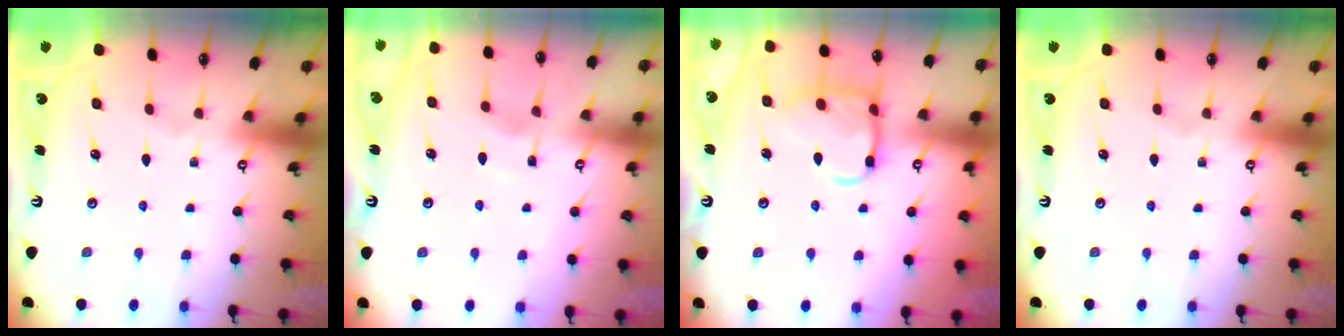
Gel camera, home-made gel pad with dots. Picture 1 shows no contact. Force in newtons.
{"total": 3.0, "press": 2.9, "slide": 0.4}
{"total": 14.0, "press": 14.0, "slide": 1.2}
{"total": 0.0}